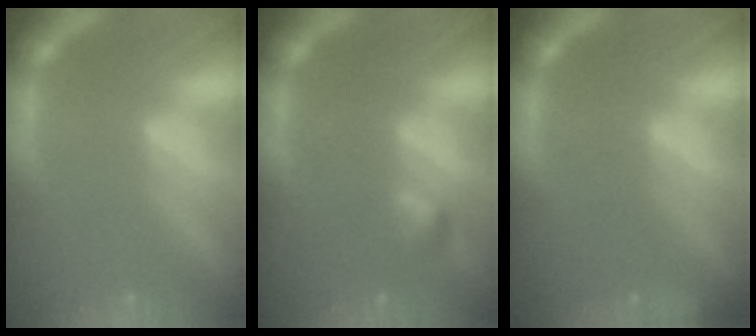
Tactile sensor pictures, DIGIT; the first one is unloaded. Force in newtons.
{"total": 1.4}
{"total": 2.9}